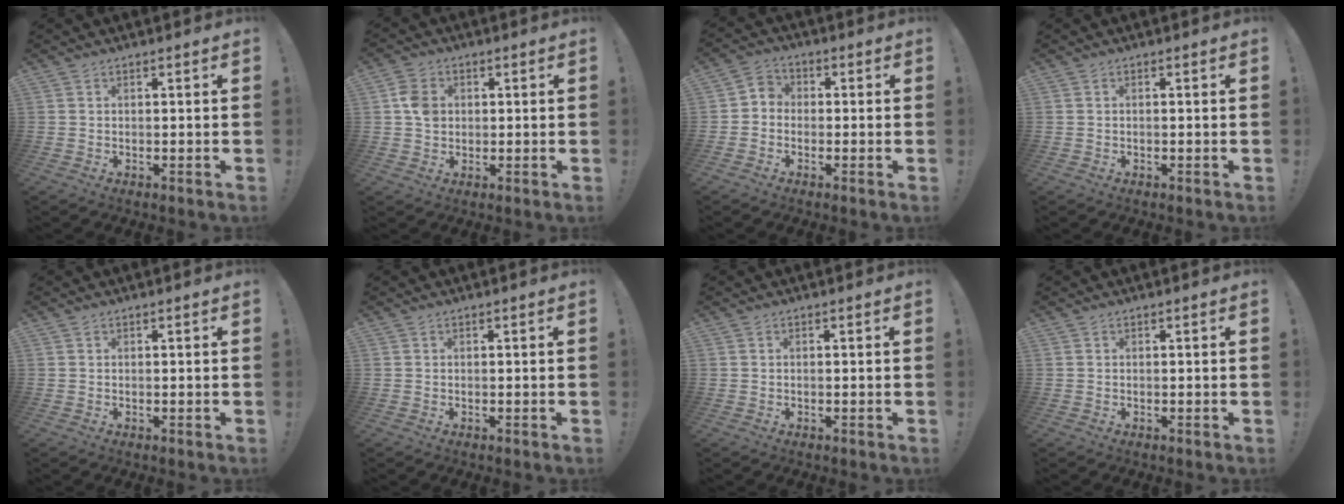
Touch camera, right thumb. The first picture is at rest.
{"total": 6.4, "force": [0.7, 5.3, 3.5], "torque": [-0.051, 0.004, 0.014]}
{"total": 4.0, "force": [-1.9, 3.2, 1.5], "torque": [-0.038, 0.017, -0.035]}
{"total": 0.0}
{"total": 0.0}
{"total": 0.0}
{"total": 0.0}
{"total": 0.0}